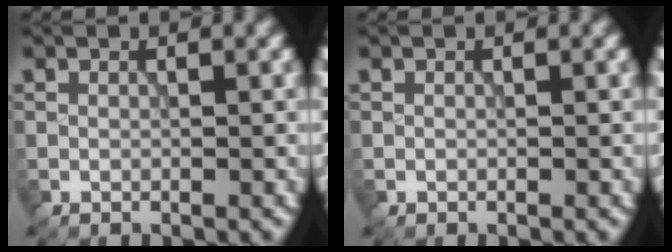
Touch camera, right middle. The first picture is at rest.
{"total": 0.0}